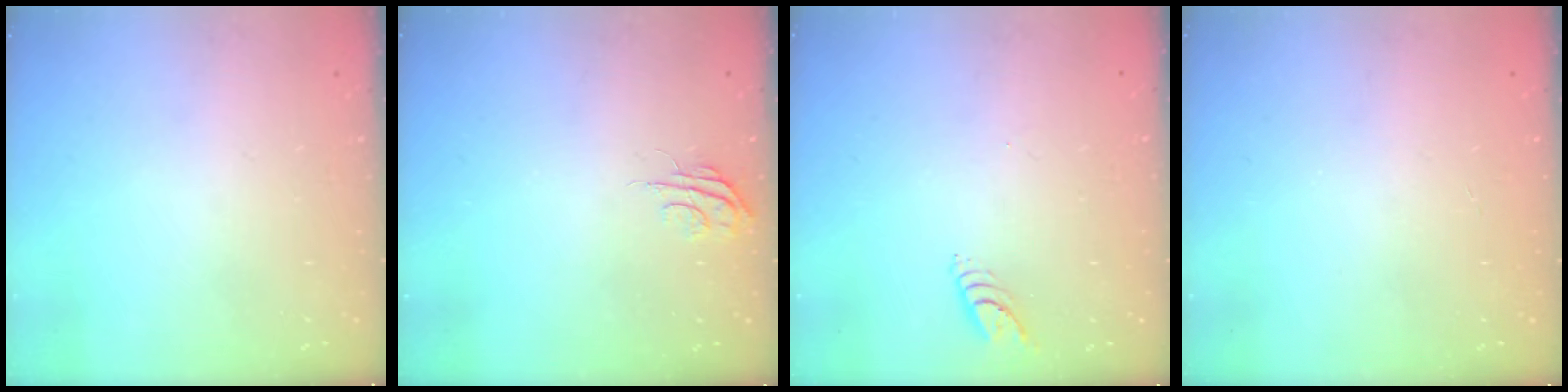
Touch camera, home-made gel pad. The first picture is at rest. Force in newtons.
{"total": 4.5, "press": 4.5, "slide": 0.5}
{"total": 4.8, "press": 4.8, "slide": 0.4}
{"total": 0.0}